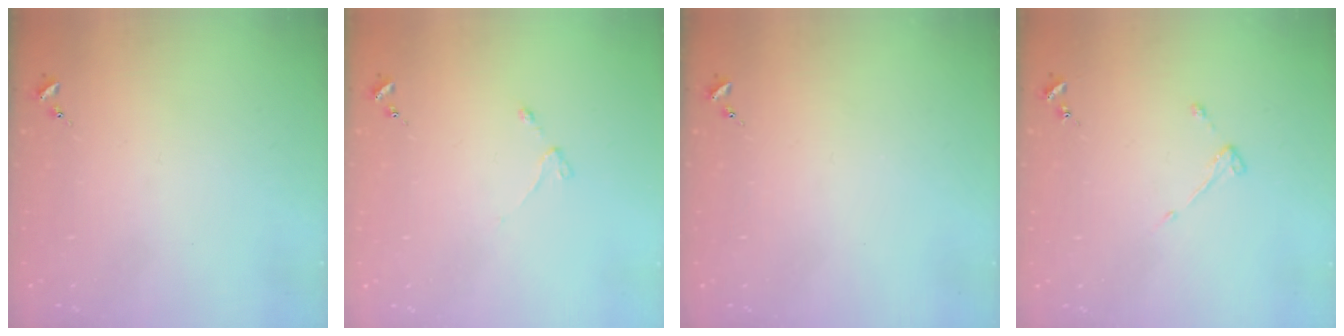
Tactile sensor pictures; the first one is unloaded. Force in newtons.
{"total": 3.1, "press": 3.0, "slide": 0.4}
{"total": 0.0}
{"total": 3.0, "press": 3.0, "slide": 0.4}